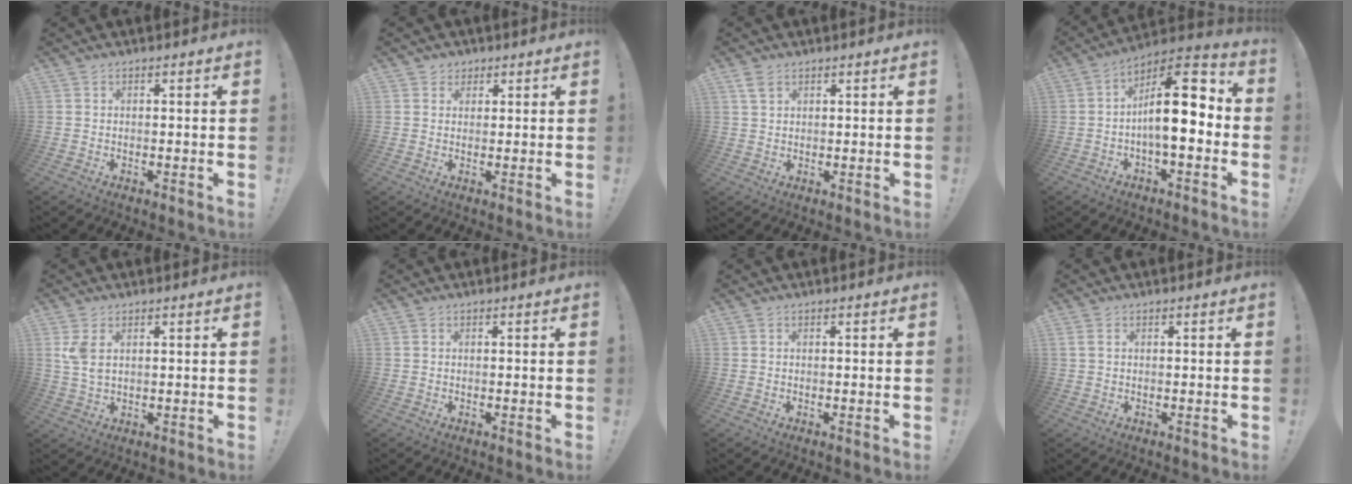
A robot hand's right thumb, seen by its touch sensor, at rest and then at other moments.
{"total": 2.7, "force": [1.5, 2.2, 0.3], "torque": [0.004, -0.008, 0.025]}
{"total": 3.8, "force": [2.5, 2.4, 1.5], "torque": [-0.010, -0.014, 0.045]}
{"total": 16.3, "force": [-0.3, 6.8, 14.8], "torque": [-0.223, 0.007, -0.004]}
{"total": 4.8, "force": [1.6, 2.6, 3.7], "torque": [-0.069, -0.004, 0.029]}
{"total": 0.0}
{"total": 0.0}
{"total": 1.4, "force": [0.6, 0.7, 1.0], "torque": [-0.020, 0.003, 0.011]}